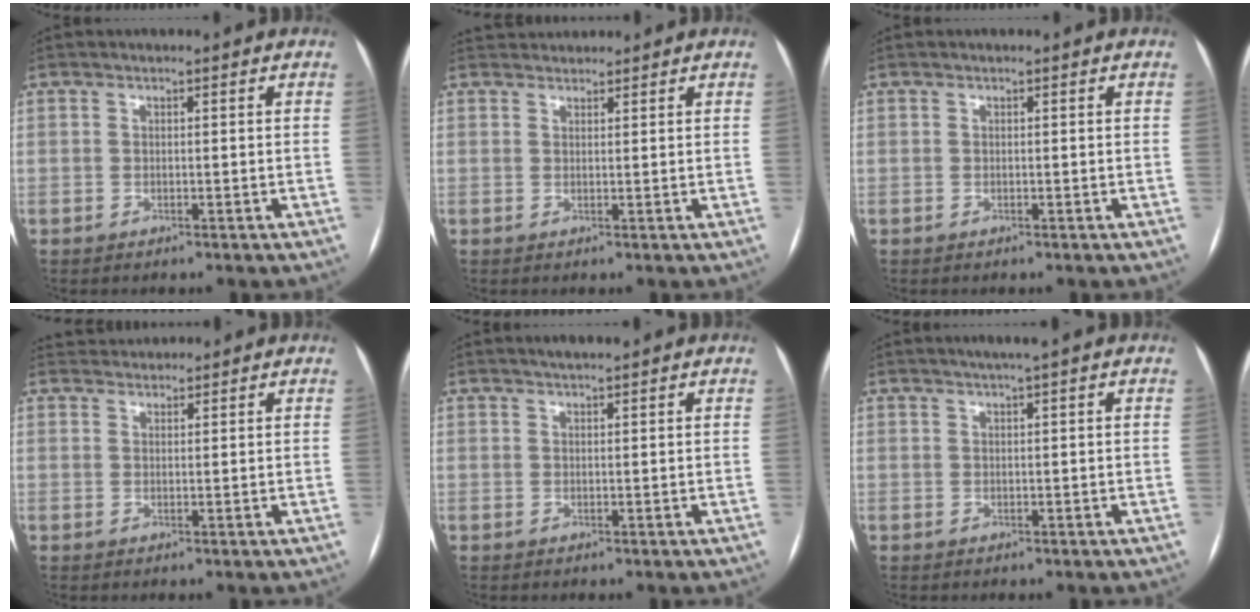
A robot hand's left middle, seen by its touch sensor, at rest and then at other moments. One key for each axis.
{"total": 2.6, "fx": 2.5, "fy": 0.7, "fz": -0.1, "tx": -0.001, "ty": 0.026, "tz": 0.044}
{"total": 0.0}
{"total": 2.5, "fx": 2.4, "fy": 0.5, "fz": -0.3, "tx": 0.000, "ty": 0.022, "tz": 0.044}
{"total": 1.8, "fx": 1.5, "fy": 0.1, "fz": 0.9, "tx": -0.018, "ty": 0.009, "tz": 0.026}
{"total": 1.6, "fx": 1.1, "fy": -0.4, "fz": 1.1, "tx": -0.020, "ty": 0.003, "tz": 0.023}